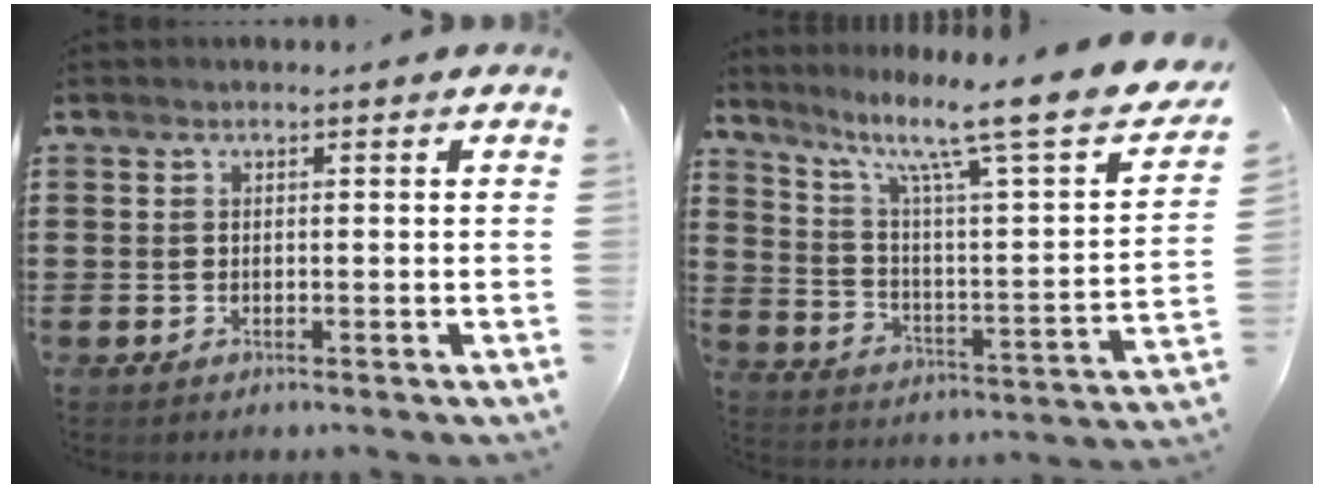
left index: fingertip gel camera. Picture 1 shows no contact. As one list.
[{"total": 10.9, "force": [8.3, 0.5, 7.0], "torque": [-0.143, -0.071, 0.122]}]